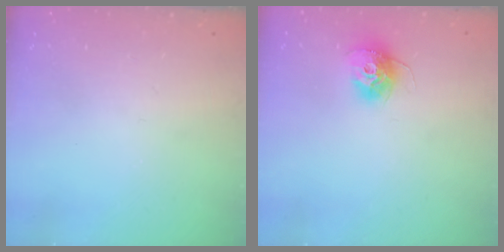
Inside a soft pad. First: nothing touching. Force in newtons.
{"total": 11.0, "press": 11.0, "slide": 0.8}